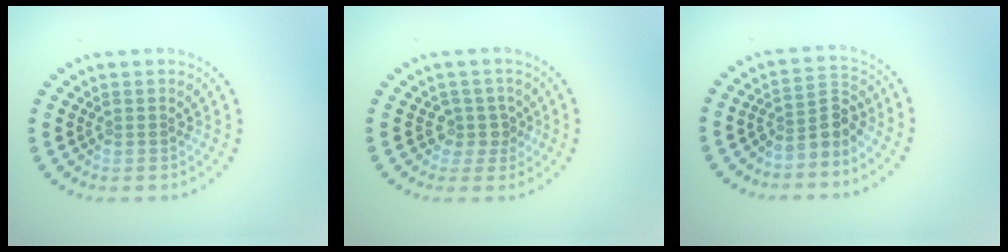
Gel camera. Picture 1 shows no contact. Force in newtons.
{"total": 1.9, "press": 1.4, "slide": 1.3}
{"total": 2.8, "press": 2.0, "slide": 2.0}